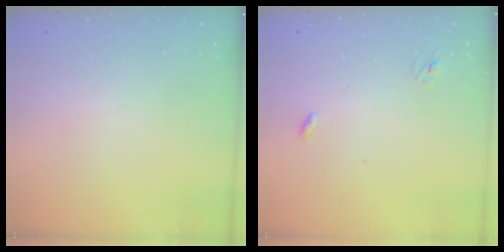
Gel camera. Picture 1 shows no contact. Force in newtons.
{"total": 2.8, "press": 2.8, "slide": 0.3}